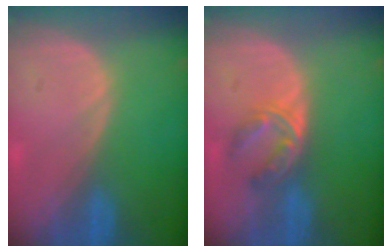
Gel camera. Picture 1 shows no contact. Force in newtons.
{"total": 5.6, "press": 4.6, "slide": 3.2}